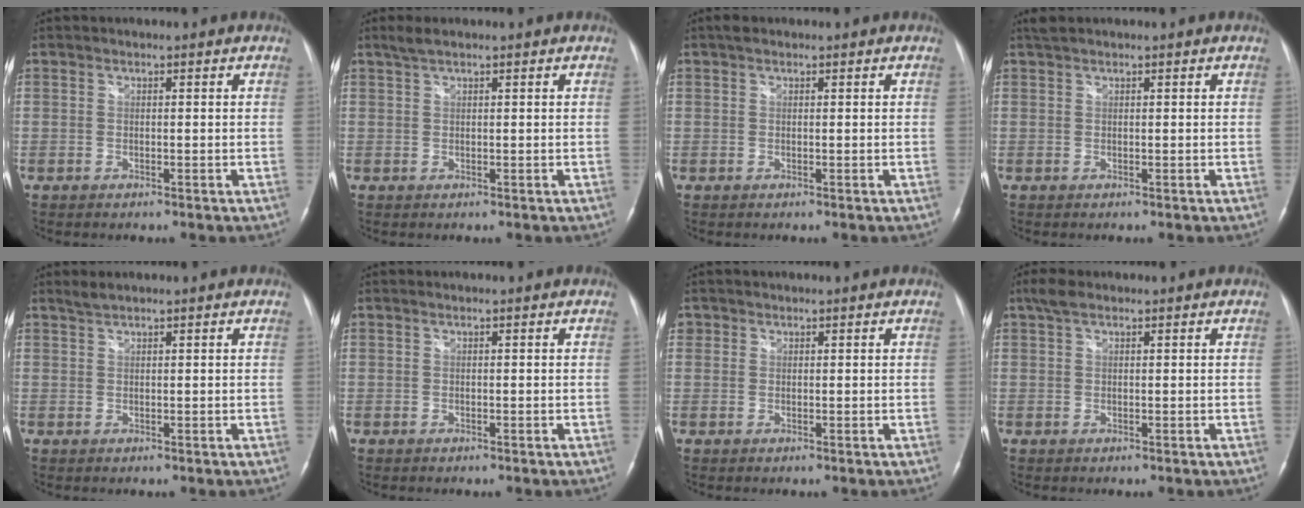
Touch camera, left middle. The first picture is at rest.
{"total": 1.8, "force": [1.4, 0.2, 1.1], "torque": [-0.031, 0.010, 0.029]}
{"total": 0.9, "force": [0.7, 0.5, 0.4], "torque": [-0.012, 0.015, 0.011]}
{"total": 1.3, "force": [1.1, 0.1, 0.6], "torque": [-0.017, 0.015, 0.025]}
{"total": 1.3, "force": [1.2, 0.0, 0.5], "torque": [-0.014, 0.006, 0.029]}
{"total": 0.0}
{"total": 1.2, "force": [0.6, 1.1, 0.1], "torque": [0.007, 0.003, 0.008]}
{"total": 2.4, "force": [1.7, 0.9, 1.5], "torque": [-0.035, 0.018, 0.034]}